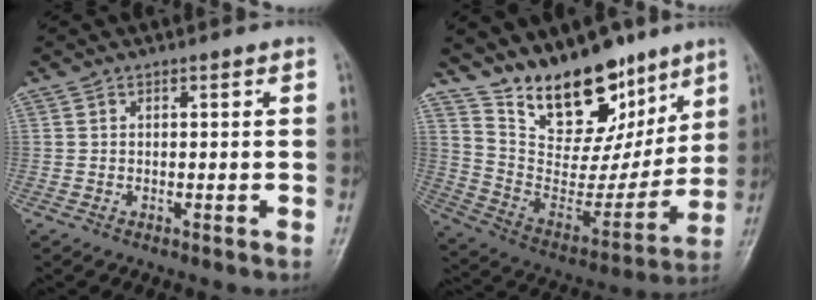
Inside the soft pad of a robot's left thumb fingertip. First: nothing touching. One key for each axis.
{"total": 20.7, "fx": 14.8, "fy": 10.0, "fz": 10.3, "tx": -0.101, "ty": -0.085, "tz": 0.257}